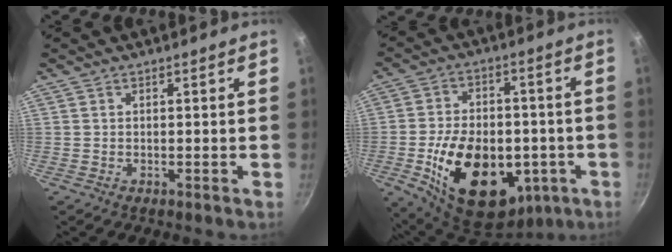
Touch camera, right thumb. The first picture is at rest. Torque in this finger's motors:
{"motor_torque": [-0.16, 1.40, 1.27, -1.50, 0.24]}